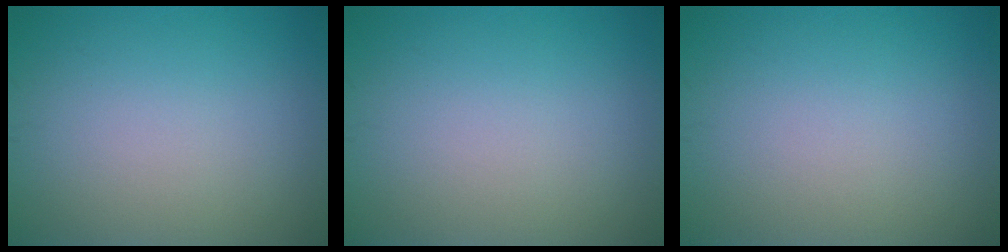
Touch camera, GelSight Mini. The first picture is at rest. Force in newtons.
{"total": 0.0}
{"total": 0.0}